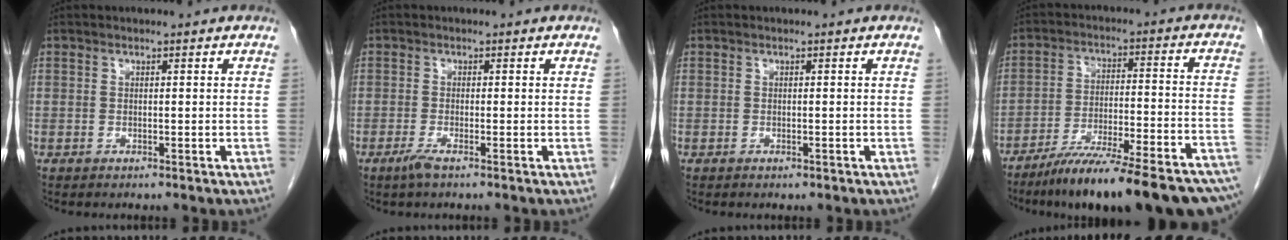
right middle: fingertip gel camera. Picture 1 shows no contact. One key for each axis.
{"total": 1.8, "fx": -1.2, "fy": 0.0, "fz": 1.3, "tx": -0.032, "ty": -0.004, "tz": -0.026}
{"total": 0.6, "fx": -0.4, "fy": 0.3, "fz": 0.3, "tx": -0.008, "ty": 0.000, "tz": -0.002}
{"total": 23.7, "fx": -19.1, "fy": 1.8, "fz": 13.9, "tx": -0.142, "ty": -0.008, "tz": -0.280}